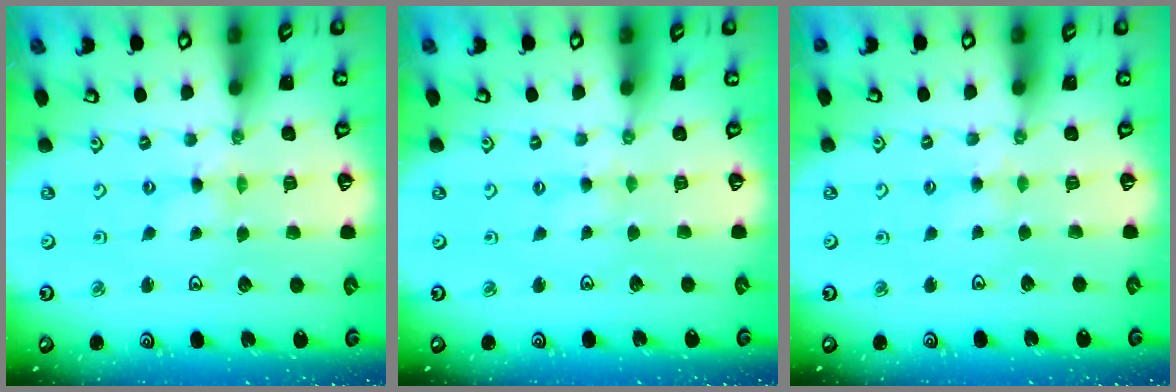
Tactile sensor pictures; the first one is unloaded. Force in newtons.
{"total": 1.6, "press": 1.5, "slide": 0.3}
{"total": 2.8, "press": 2.8, "slide": 0.5}